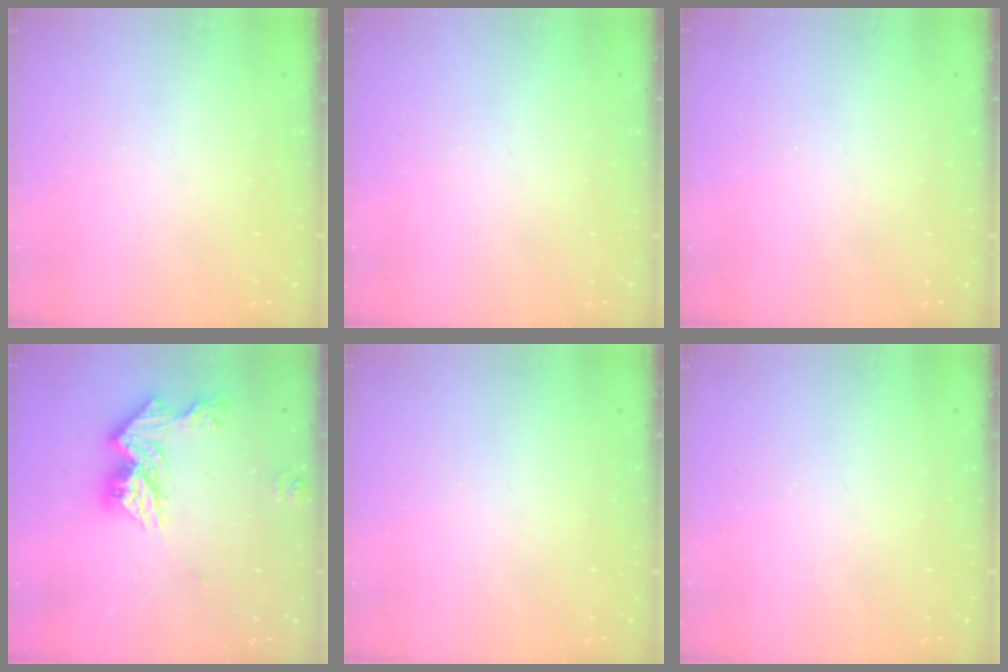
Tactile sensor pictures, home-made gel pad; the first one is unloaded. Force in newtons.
{"total": 0.0}
{"total": 0.0}
{"total": 14.7, "press": 14.7, "slide": 1.2}
{"total": 0.0}
{"total": 0.0}